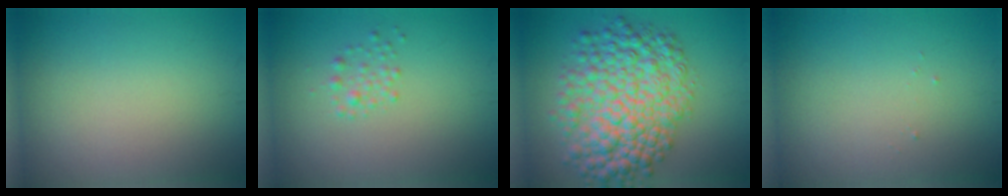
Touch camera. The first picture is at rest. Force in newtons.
{"total": 1.2, "press": 1.2, "slide": 0.0}
{"total": 9.5, "press": 9.5, "slide": 0.2}
{"total": 0.0}